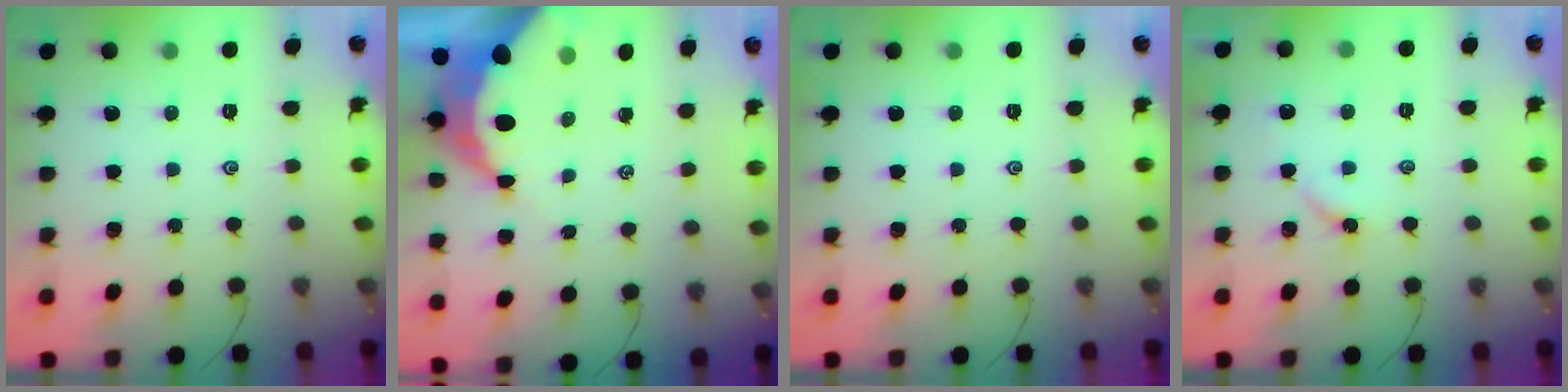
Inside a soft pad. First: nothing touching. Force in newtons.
{"total": 9.1, "press": 9.1, "slide": 0.7}
{"total": 0.0}
{"total": 5.9, "press": 5.8, "slide": 0.7}